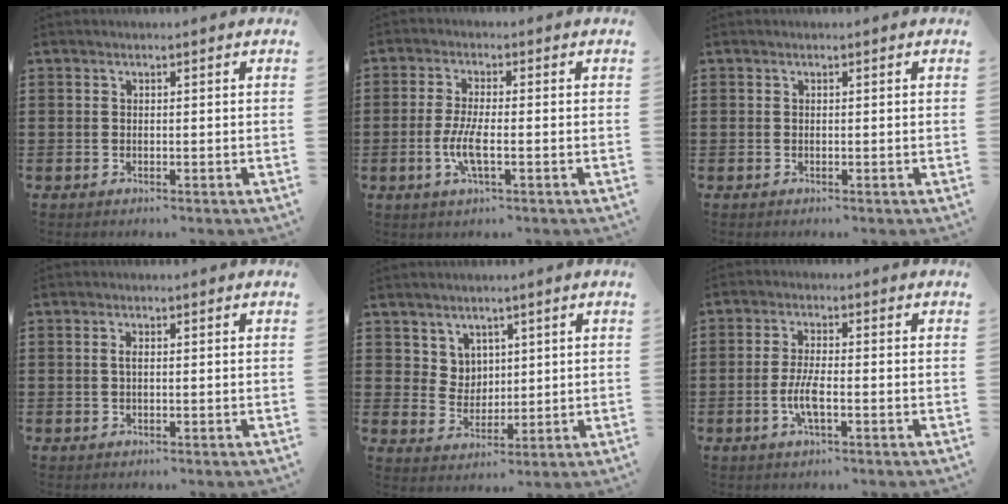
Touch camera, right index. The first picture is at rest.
{"total": 5.0, "force": [-1.5, 1.0, 4.7], "torque": [-0.108, -0.010, -0.033]}
{"total": 0.0}
{"total": 1.0, "force": [0.0, 0.3, 0.9], "torque": [-0.018, 0.001, -0.001]}
{"total": 4.3, "force": [2.8, 3.3, 0.3], "torque": [-0.024, 0.005, 0.052]}
{"total": 4.3, "force": [-1.4, 0.9, 4.0], "torque": [-0.089, -0.008, -0.030]}